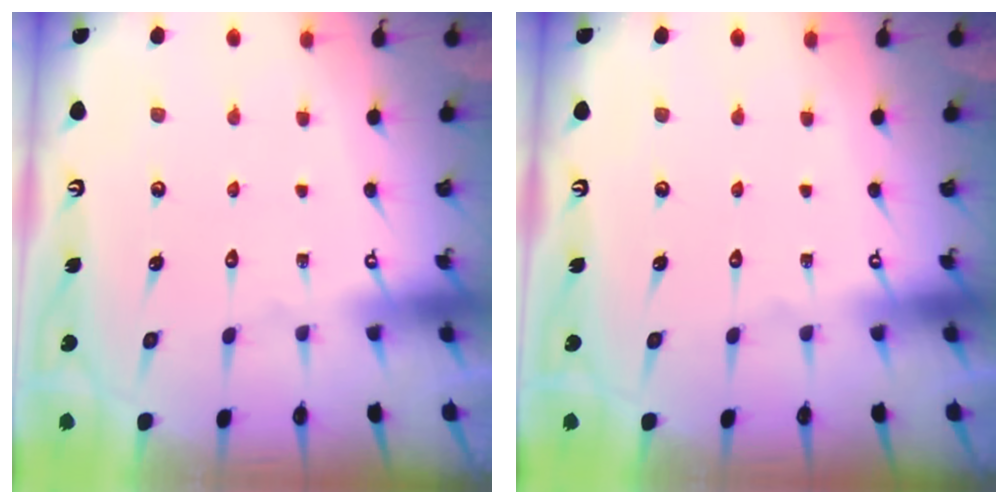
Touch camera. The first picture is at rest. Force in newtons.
{"total": 0.0}